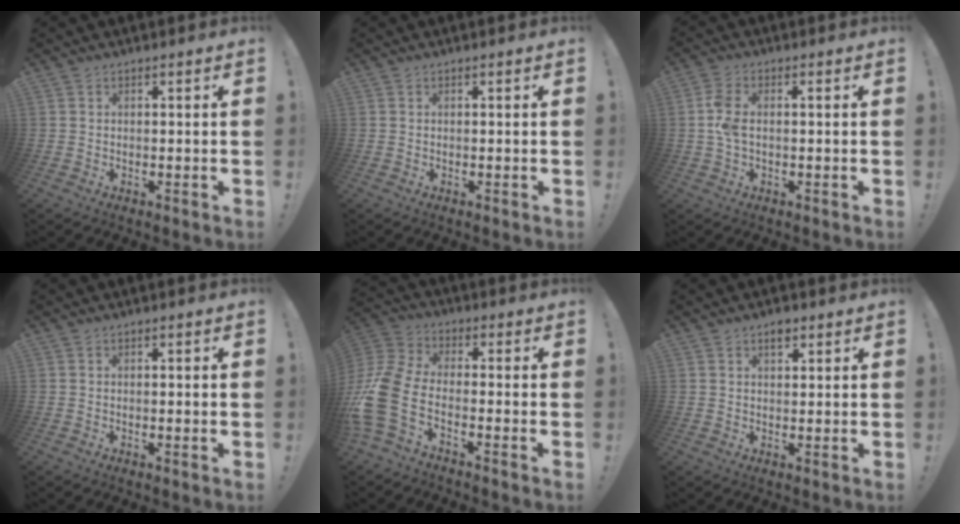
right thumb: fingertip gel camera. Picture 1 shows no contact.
{"total": 0.0}
{"total": 5.3, "force": [-0.1, 2.4, 4.7], "torque": [-0.105, 0.011, -0.003]}
{"total": 0.9, "force": [-0.3, -0.2, 0.9], "torque": [-0.014, -0.001, -0.006]}
{"total": 13.6, "force": [-5.2, 6.9, 10.5], "torque": [-0.231, 0.022, -0.088]}
{"total": 2.5, "force": [1.5, 1.5, 1.4], "torque": [-0.015, -0.005, 0.023]}